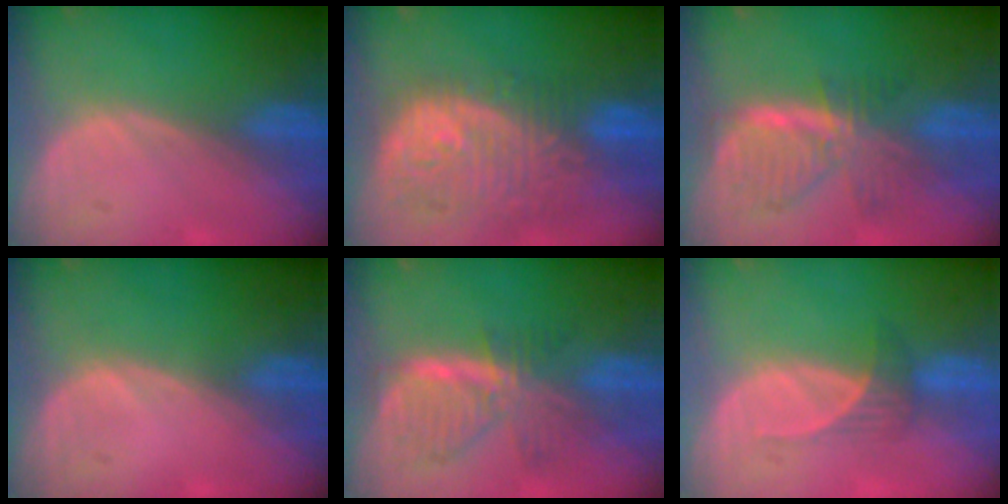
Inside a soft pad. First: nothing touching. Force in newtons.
{"total": 12.1, "press": 10.8, "slide": 5.5}
{"total": 7.7, "press": 6.9, "slide": 3.3}
{"total": 0.0}
{"total": 7.7, "press": 6.9, "slide": 3.3}
{"total": 2.5, "press": 2.3, "slide": 0.9}